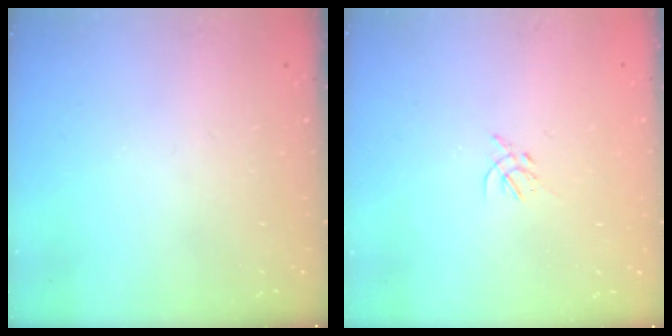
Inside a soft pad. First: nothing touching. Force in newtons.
{"total": 1.4, "press": 1.3, "slide": 0.5}